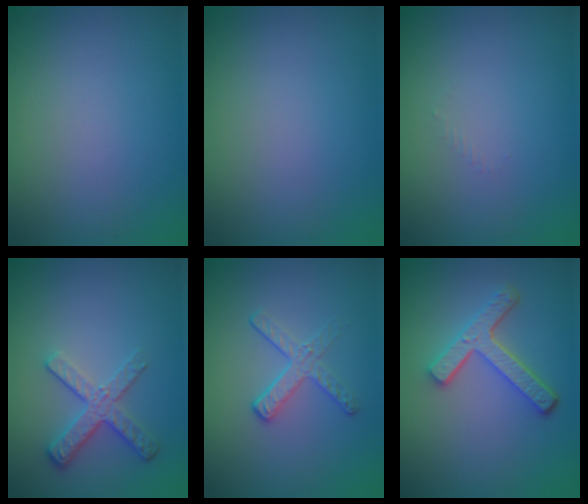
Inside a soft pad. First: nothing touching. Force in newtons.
{"total": 0.0}
{"total": 0.5, "press": 0.5, "slide": 0.2}
{"total": 3.0, "press": 2.3, "slide": 1.9}
{"total": 2.1, "press": 1.4, "slide": 1.6}
{"total": 4.3, "press": 3.3, "slide": 2.8}